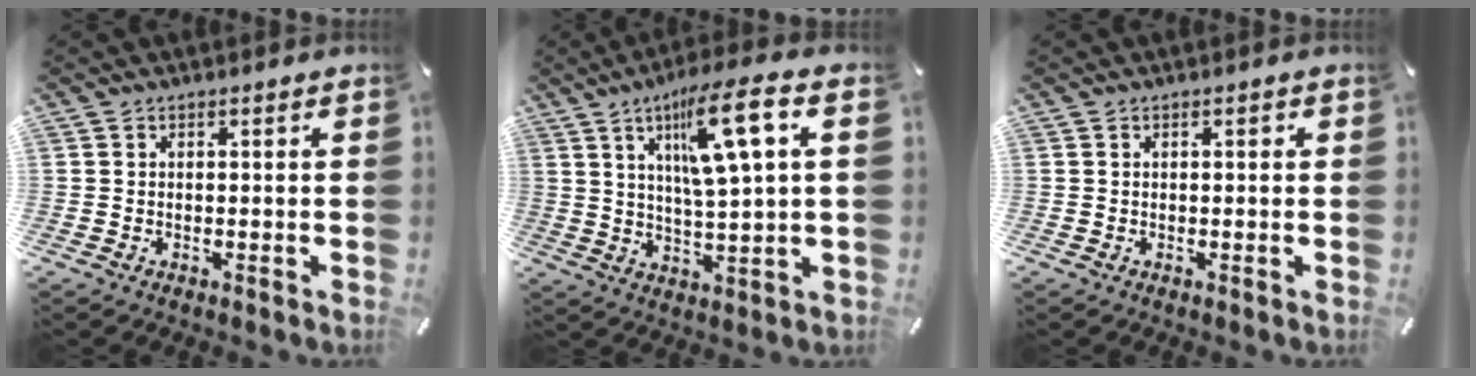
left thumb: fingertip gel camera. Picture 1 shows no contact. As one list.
[{"total": 14.0, "force": [6.1, 2.6, 12.3], "torque": [-0.200, -0.017, 0.093]}, {"total": 0.7, "force": [0.2, 0.4, 0.5], "torque": [-0.010, 0.003, 0.002]}]